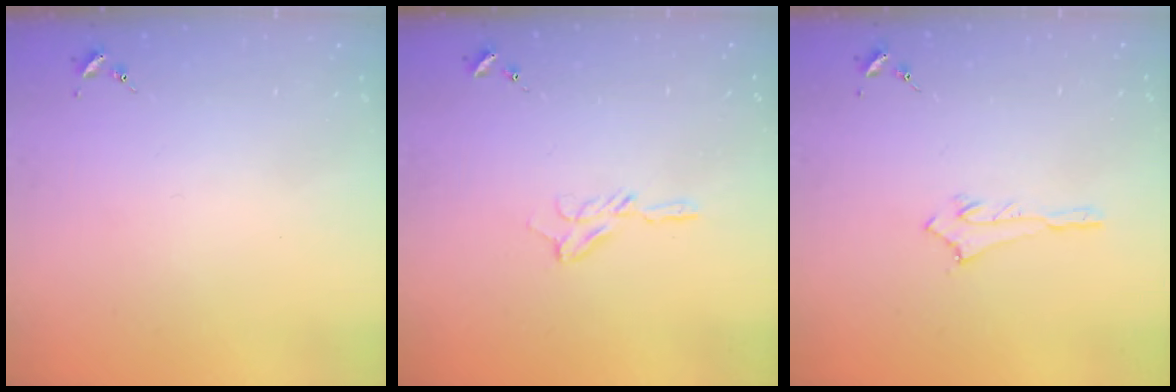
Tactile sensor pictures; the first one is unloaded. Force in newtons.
{"total": 6.9, "press": 6.9, "slide": 0.7}
{"total": 2.9, "press": 2.9, "slide": 0.2}